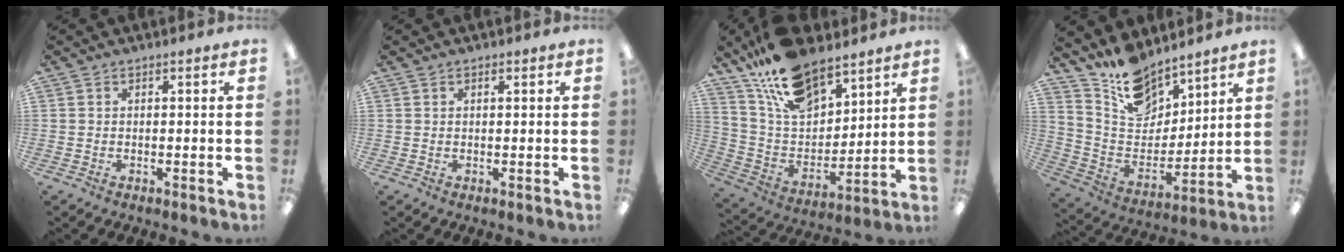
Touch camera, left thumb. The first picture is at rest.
{"total": 0.6, "force": [0.5, 0.2, 0.3], "torque": [-0.008, 0.002, 0.009]}
{"total": 18.4, "force": [13.7, 8.5, 8.9], "torque": [-0.177, -0.068, 0.249]}
{"total": 14.7, "force": [12.3, 7.2, 3.7], "torque": [-0.084, -0.095, 0.233]}